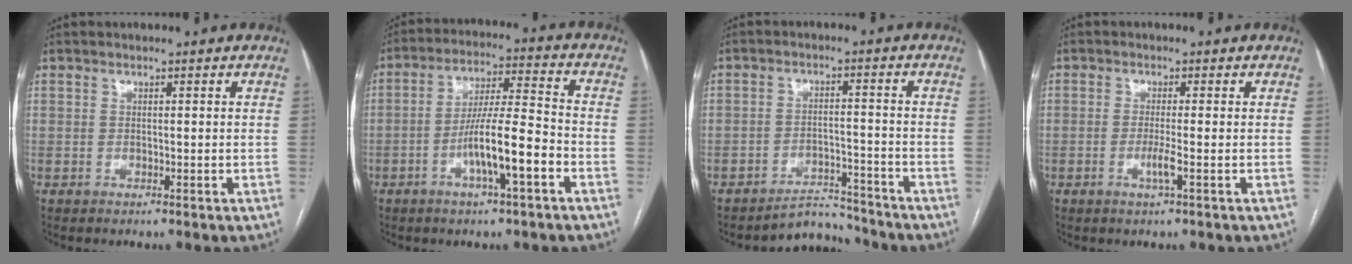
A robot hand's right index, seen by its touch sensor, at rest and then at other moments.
{"total": 10.5, "force": [-4.1, 1.0, 9.6], "torque": [-0.174, 0.009, -0.070]}
{"total": 6.9, "force": [-6.7, 1.5, -1.0], "torque": [0.026, 0.041, -0.100]}
{"total": 2.3, "force": [-0.7, -0.3, 2.2], "torque": [-0.046, -0.005, -0.015]}